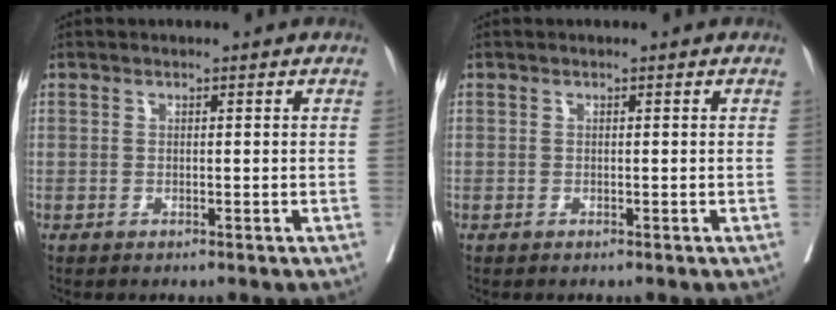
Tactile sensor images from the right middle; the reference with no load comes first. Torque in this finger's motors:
{"motor_torque": [0.65, -0.61, -0.07, -0.07]}